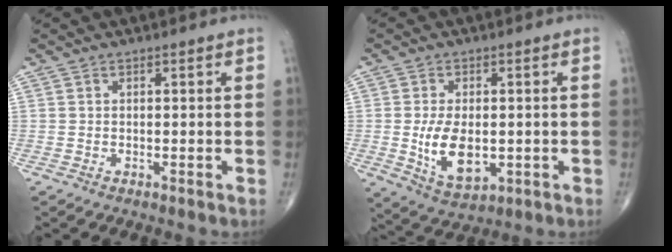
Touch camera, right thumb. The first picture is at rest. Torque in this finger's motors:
{"motor_torque": [-0.14, 0.60, 1.04, 0.24, 0.21]}